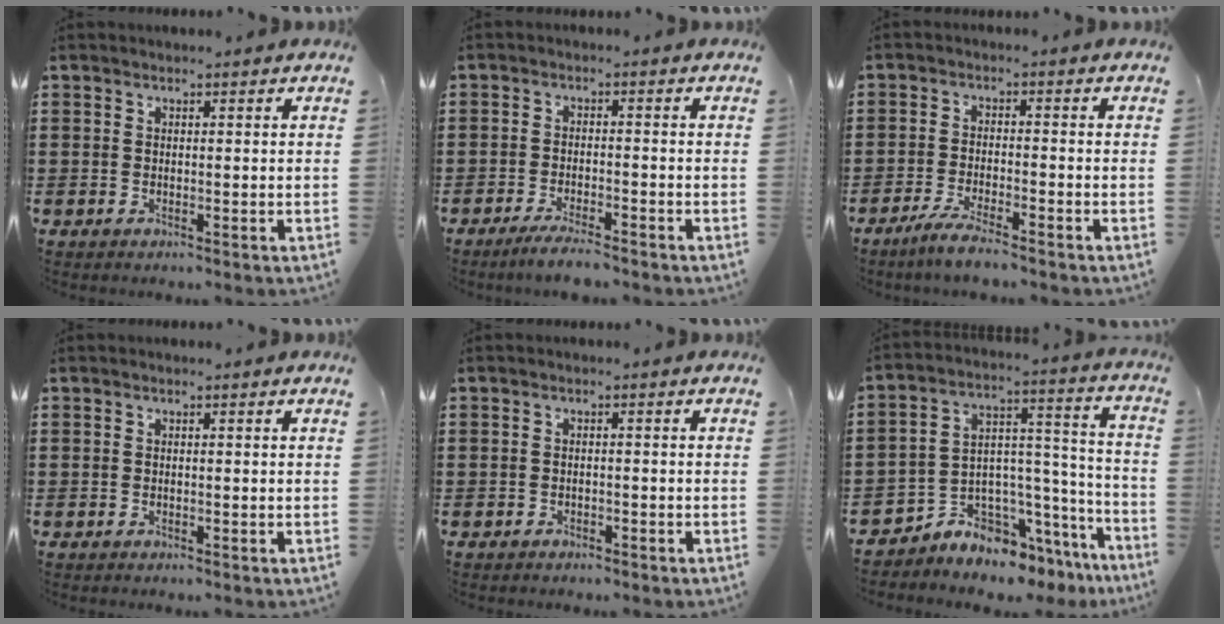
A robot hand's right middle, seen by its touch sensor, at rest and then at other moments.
{"total": 3.3, "force": [-3.0, 0.0, 1.4], "torque": [-0.024, 0.000, -0.056]}
{"total": 4.0, "force": [-3.4, -0.1, 2.0], "torque": [-0.048, -0.009, -0.067]}
{"total": 0.0}
{"total": 0.9, "force": [-0.8, 0.3, 0.0], "torque": [-0.004, 0.000, -0.019]}
{"total": 5.2, "force": [-4.8, 2.1, -0.4], "torque": [0.001, -0.008, -0.091]}